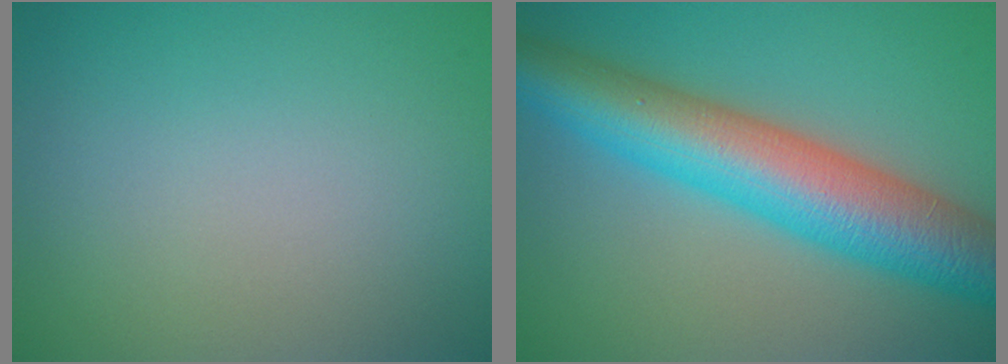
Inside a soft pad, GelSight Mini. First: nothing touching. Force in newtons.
{"total": 10.6, "press": 10.6, "slide": 0.1}